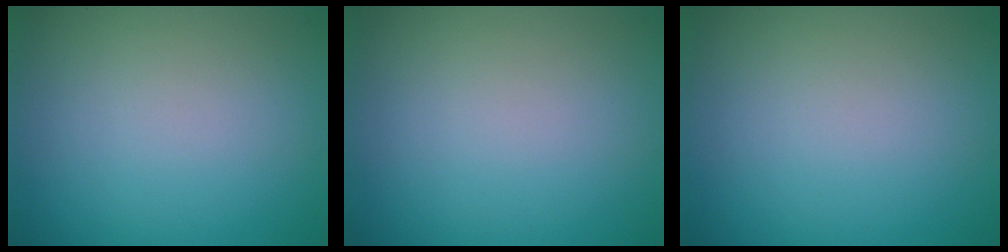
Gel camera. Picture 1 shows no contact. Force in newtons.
{"total": 0.0}
{"total": 0.0}